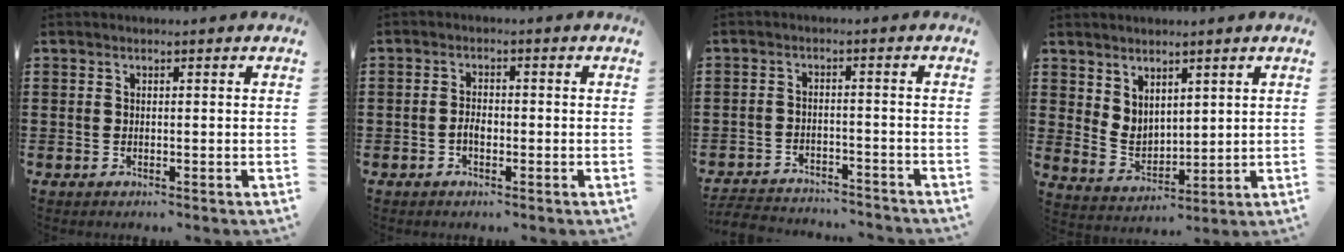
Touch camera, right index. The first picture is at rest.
{"total": 2.1, "force": [-0.7, 1.0, 1.7], "torque": [-0.039, 0.000, -0.015]}
{"total": 3.6, "force": [-3.6, 0.4, 0.1], "torque": [-0.013, 0.000, -0.079]}
{"total": 4.1, "force": [3.3, 2.3, 0.8], "torque": [-0.031, -0.006, 0.064]}